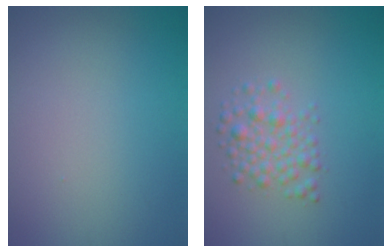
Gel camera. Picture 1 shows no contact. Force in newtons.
{"total": 2.7, "press": 2.7, "slide": 0.1}